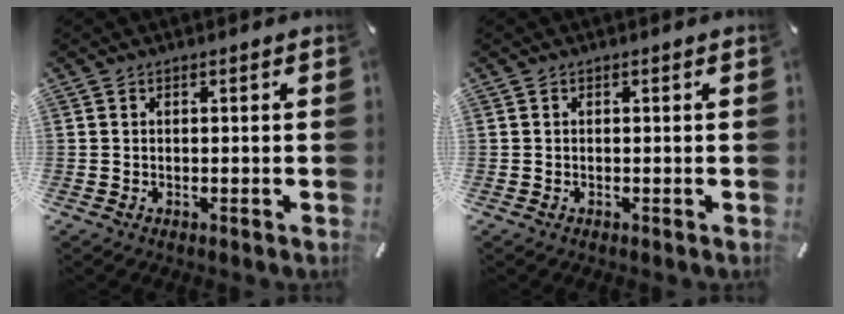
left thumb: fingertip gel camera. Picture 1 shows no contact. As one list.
[{"total": 0.0}]